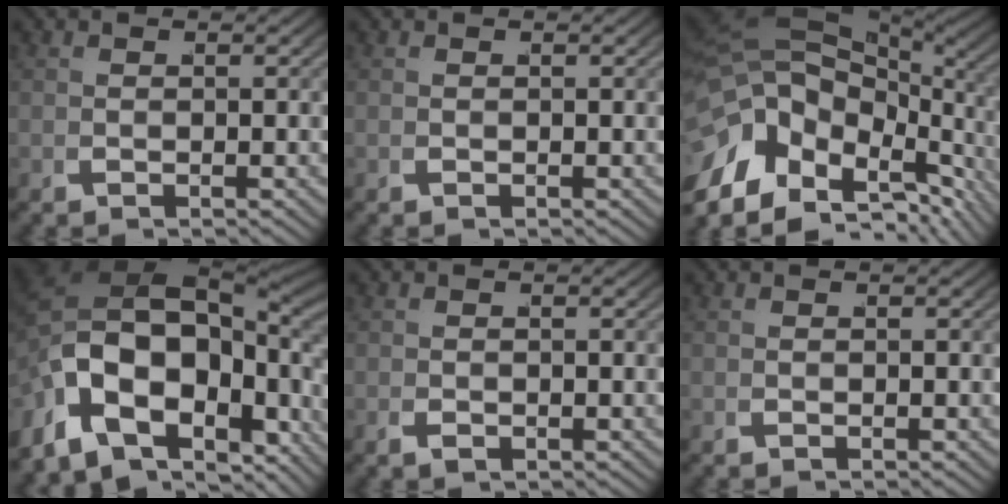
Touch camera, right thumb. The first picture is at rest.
{"total": 0.0}
{"total": 14.5, "force": [-1.8, 9.6, 10.8], "torque": [-0.196, -0.015, -0.025]}
{"total": 21.9, "force": [-0.8, 14.2, 16.6], "torque": [-0.296, -0.022, -0.010]}
{"total": 0.6, "force": [-0.3, 0.3, 0.4], "torque": [-0.007, -0.001, -0.005]}
{"total": 0.0}